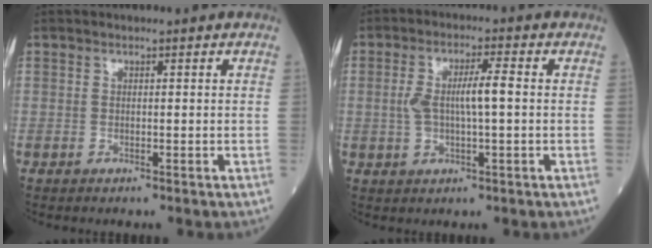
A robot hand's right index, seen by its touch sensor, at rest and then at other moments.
{"total": 6.2, "force": [0.2, 1.2, 6.1], "torque": [-0.124, 0.011, 0.004]}